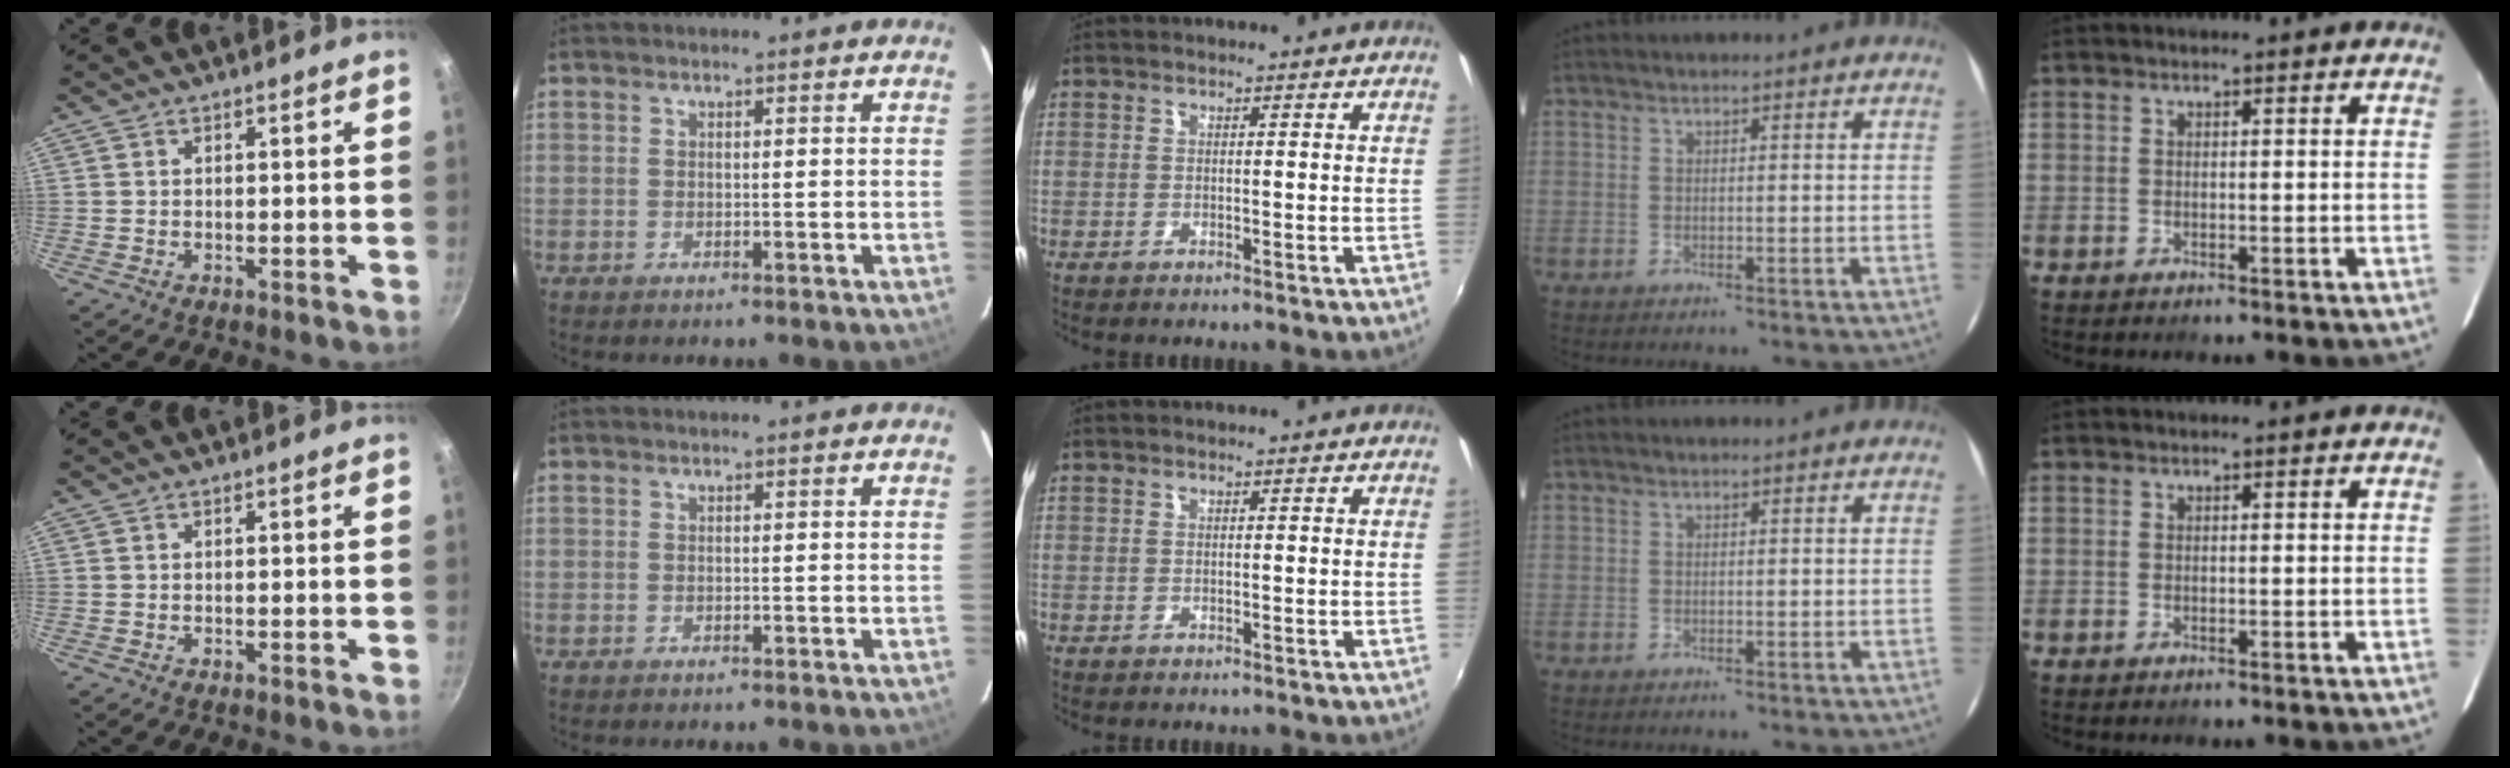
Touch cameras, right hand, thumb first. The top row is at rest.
{}